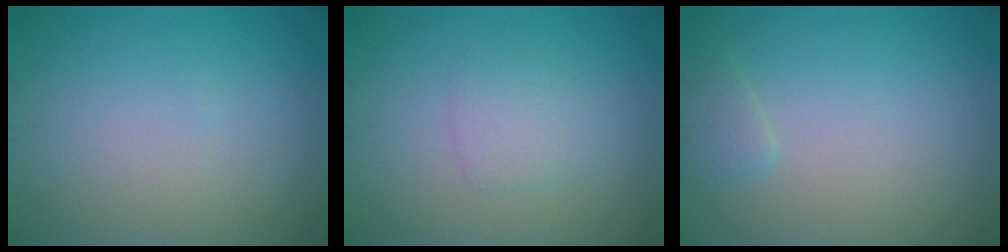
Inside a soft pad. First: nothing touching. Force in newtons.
{"total": 1.8, "press": 1.8, "slide": 0.2}
{"total": 1.3, "press": 1.3, "slide": 0.1}